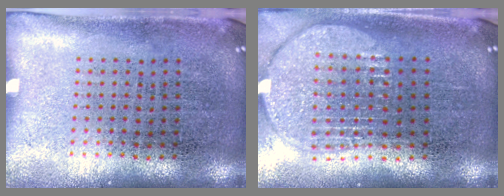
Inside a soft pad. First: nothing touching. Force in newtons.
{"total": 2.0, "press": 1.7, "slide": 1.1}